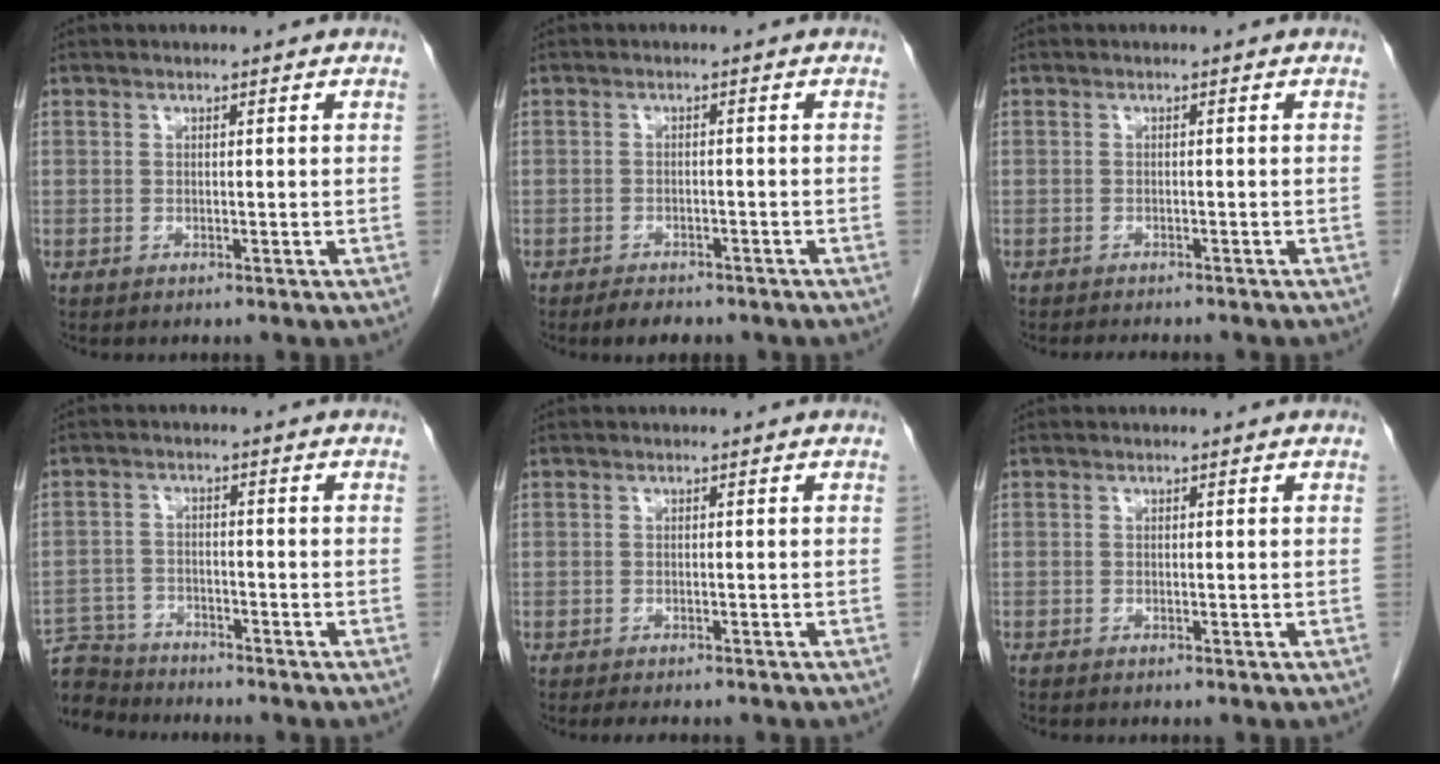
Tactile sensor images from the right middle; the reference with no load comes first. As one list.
[{"total": 4.2, "force": [-3.3, 1.6, 1.9], "torque": [-0.028, -0.004, -0.042]}, {"total": 4.0, "force": [-3.6, 0.8, 1.6], "torque": [-0.020, -0.006, -0.045]}, {"total": 9.0, "force": [-8.6, 2.5, 0.6], "torque": [-0.018, 0.006, -0.153]}, {"total": 4.5, "force": [-3.8, 1.1, 2.0], "torque": [-0.026, -0.008, -0.048]}, {"total": 1.3, "force": [-1.1, 0.2, 0.6], "torque": [-0.011, -0.003, -0.014]}]